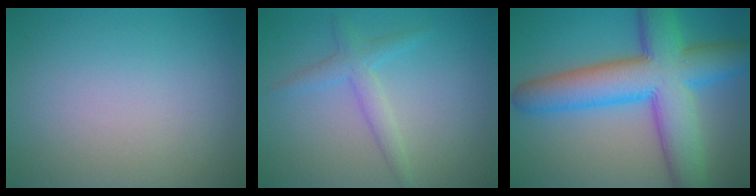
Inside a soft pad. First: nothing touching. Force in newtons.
{"total": 2.2, "press": 2.2, "slide": 0.1}
{"total": 11.5, "press": 11.5, "slide": 0.4}